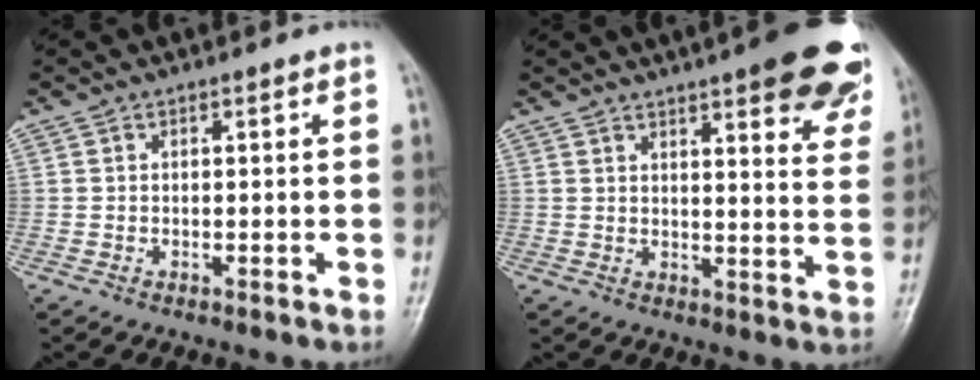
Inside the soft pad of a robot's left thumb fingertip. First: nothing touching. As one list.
[{"total": 19.0, "force": [12.6, 4.6, 13.5], "torque": [-0.140, -0.040, 0.145]}]